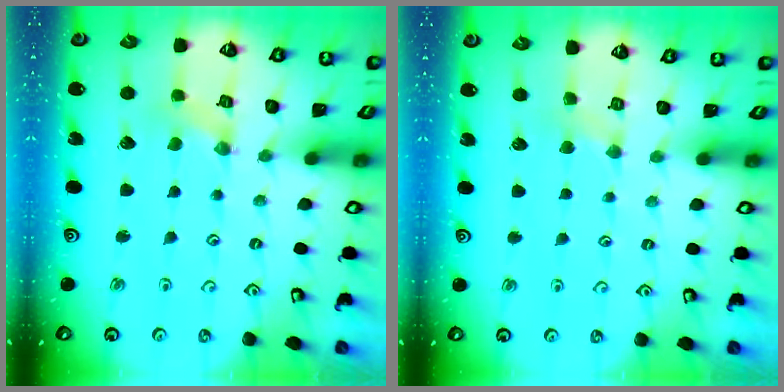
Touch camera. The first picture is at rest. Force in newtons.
{"total": 2.5, "press": 2.4, "slide": 0.4}